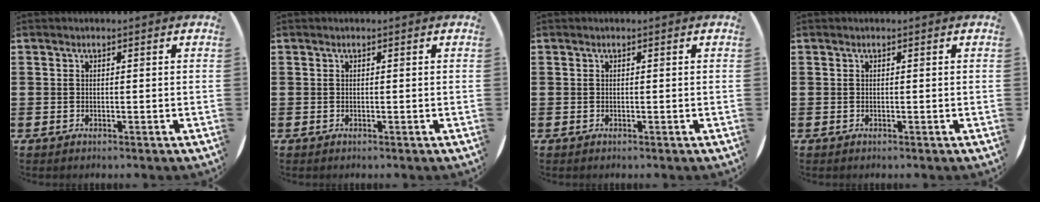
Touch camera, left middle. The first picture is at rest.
{"total": 0.0}
{"total": 0.0}
{"total": 0.0}